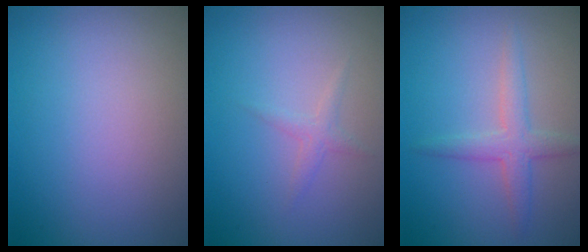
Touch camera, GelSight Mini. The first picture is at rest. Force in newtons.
{"total": 1.0, "press": 1.0, "slide": 0.1}
{"total": 2.5, "press": 2.5, "slide": 0.1}